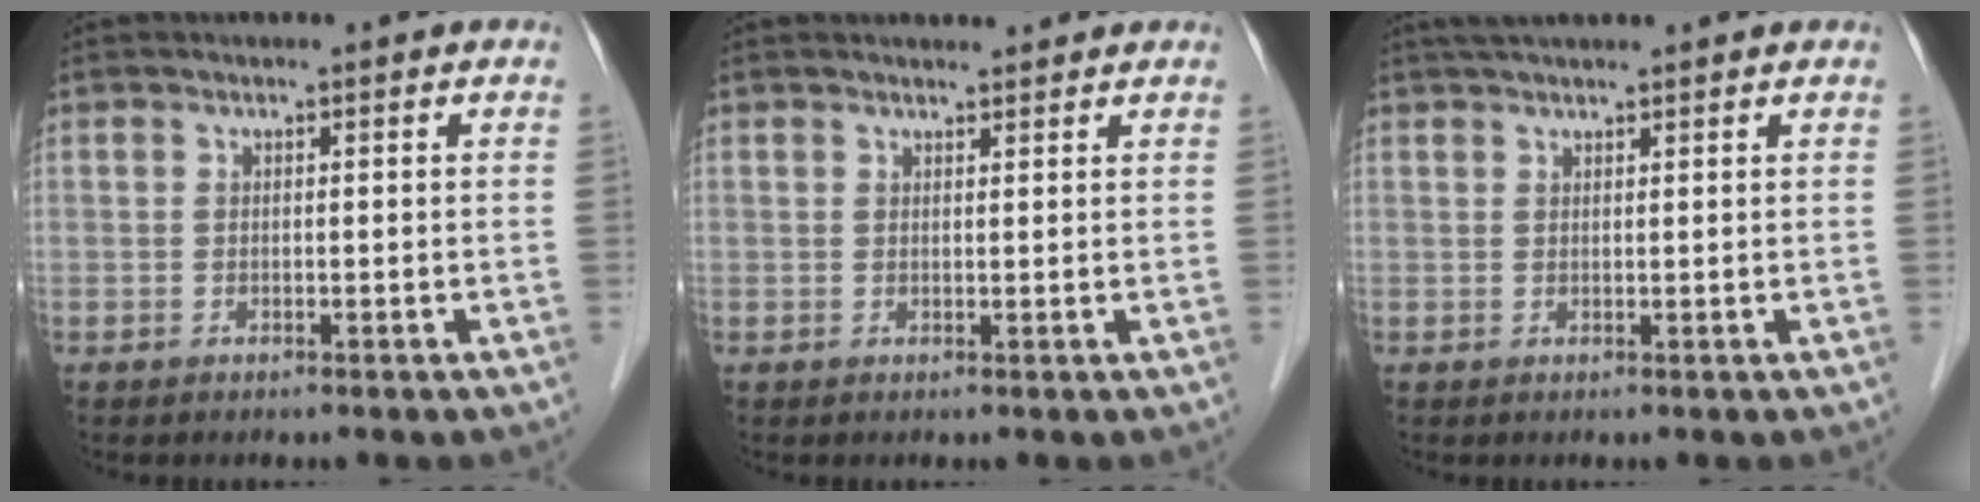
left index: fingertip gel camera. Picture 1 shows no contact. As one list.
[{"total": 2.6, "force": [2.5, 0.5, 0.4], "torque": [-0.009, 0.009, 0.033]}, {"total": 5.3, "force": [4.6, 0.3, 2.6], "torque": [-0.035, 0.035, 0.072]}]